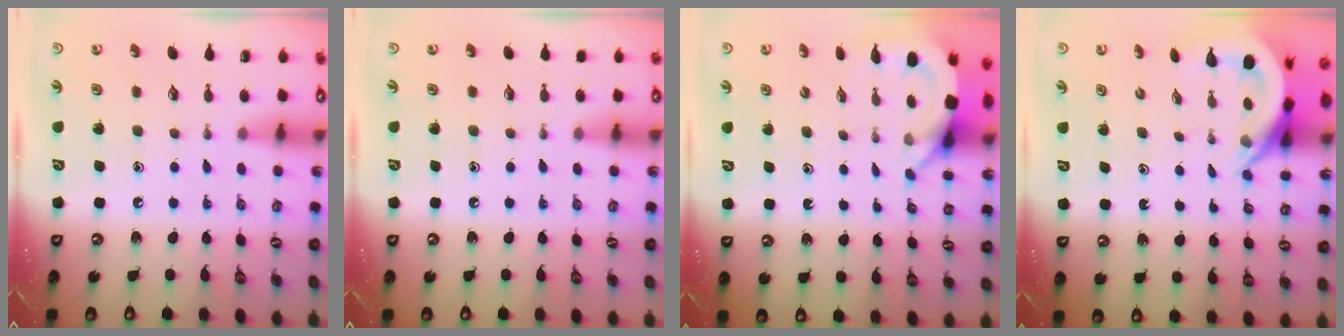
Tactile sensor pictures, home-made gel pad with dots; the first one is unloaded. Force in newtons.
{"total": 2.2, "press": 2.2, "slide": 0.3}
{"total": 3.5, "press": 3.5, "slide": 0.2}
{"total": 5.7, "press": 5.6, "slide": 0.7}